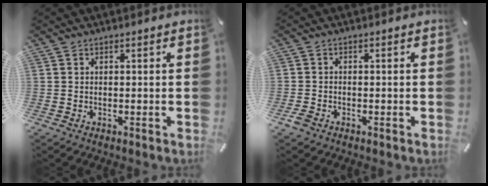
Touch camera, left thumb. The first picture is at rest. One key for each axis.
{"total": 1.8, "fx": -1.2, "fy": 1.0, "fz": 0.9, "tx": -0.023, "ty": 0.001, "tz": -0.024}